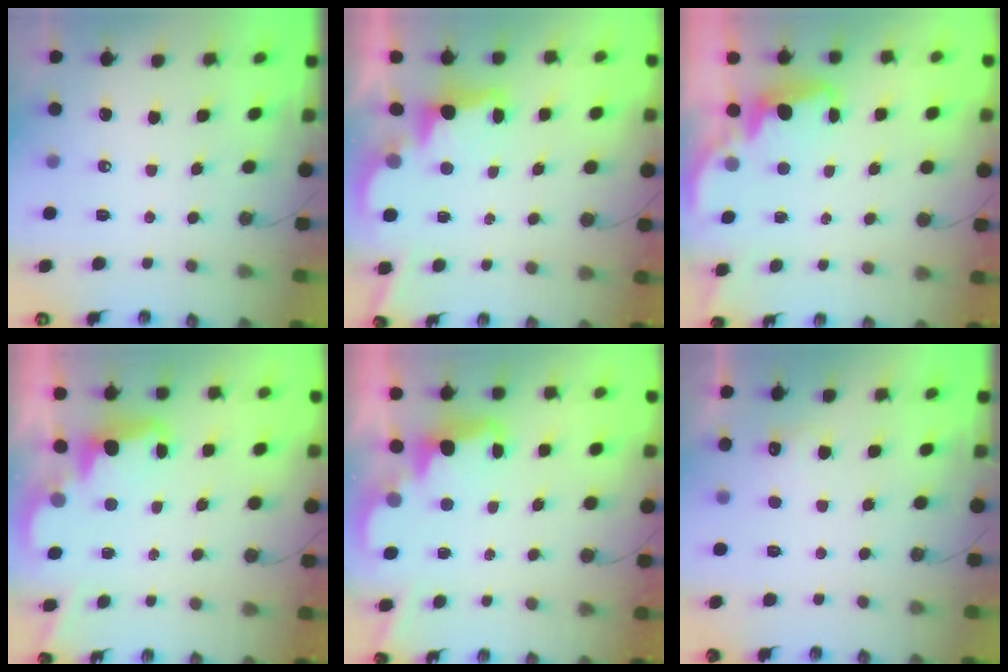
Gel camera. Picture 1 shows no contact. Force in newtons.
{"total": 2.7, "press": 2.6, "slide": 0.8}
{"total": 2.3, "press": 2.3, "slide": 0.5}
{"total": 2.4, "press": 2.4, "slide": 0.5}
{"total": 2.4, "press": 2.3, "slide": 0.5}
{"total": 5.3, "press": 5.1, "slide": 1.2}